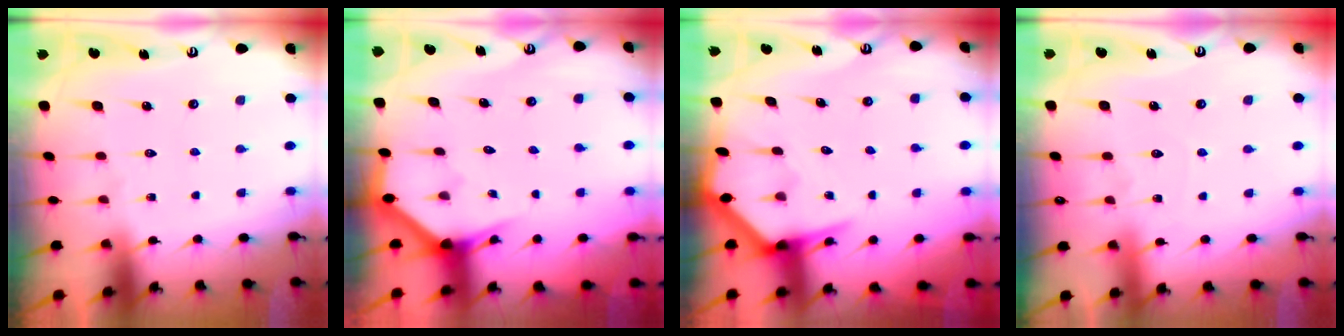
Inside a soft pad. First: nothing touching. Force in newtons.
{"total": 2.7, "press": 2.7, "slide": 0.1}
{"total": 5.1, "press": 5.1, "slide": 0.6}
{"total": 3.7, "press": 3.7, "slide": 0.6}